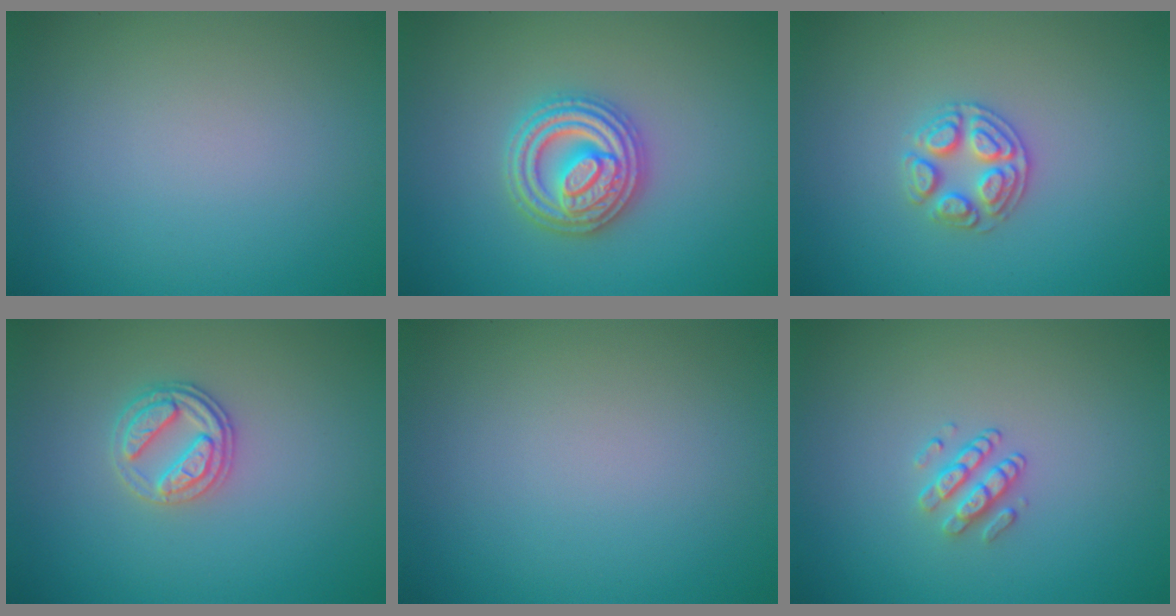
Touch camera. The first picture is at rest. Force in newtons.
{"total": 4.8, "press": 4.7, "slide": 0.7}
{"total": 2.7, "press": 2.6, "slide": 0.7}
{"total": 2.7, "press": 2.6, "slide": 0.8}
{"total": 0.0}
{"total": 1.8, "press": 1.3, "slide": 1.2}